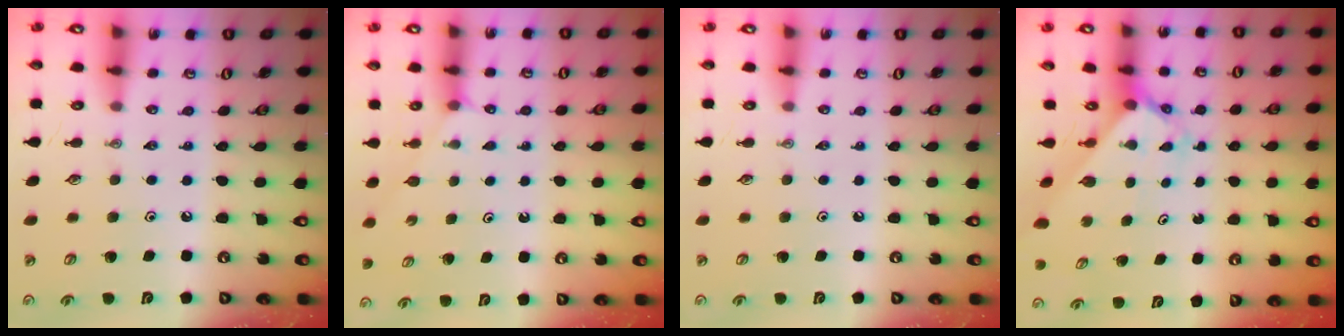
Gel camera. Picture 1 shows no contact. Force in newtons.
{"total": 2.5, "press": 2.5, "slide": 0.3}
{"total": 0.0}
{"total": 2.4, "press": 2.4, "slide": 0.2}